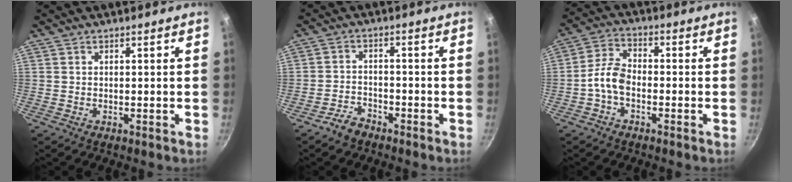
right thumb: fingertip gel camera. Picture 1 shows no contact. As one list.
[{"total": 4.0, "force": [-3.1, 2.1, 1.3], "torque": [-0.017, 0.036, -0.057]}, {"total": 5.5, "force": [-1.9, 3.4, 3.9], "torque": [-0.072, 0.029, -0.045]}]